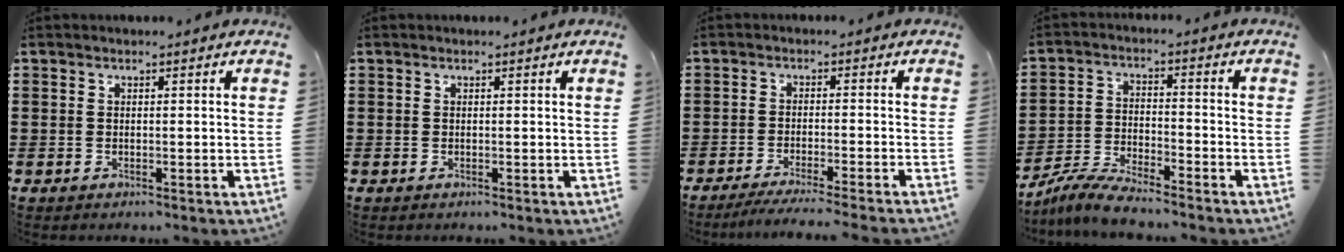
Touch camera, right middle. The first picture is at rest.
{"total": 0.0}
{"total": 3.2, "force": [-2.8, -0.4, 1.5], "torque": [-0.025, -0.002, -0.056]}
{"total": 5.8, "force": [-5.5, 0.4, 1.8], "torque": [-0.044, -0.003, -0.108]}